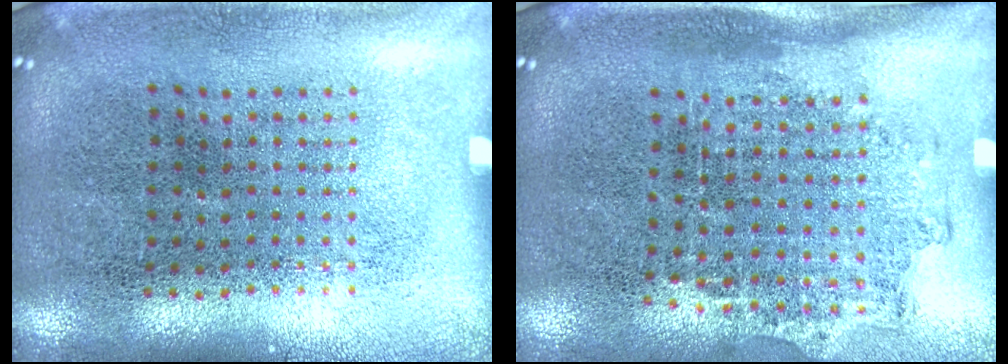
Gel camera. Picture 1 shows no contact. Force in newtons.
{"total": 1.2, "press": 0.9, "slide": 0.8}